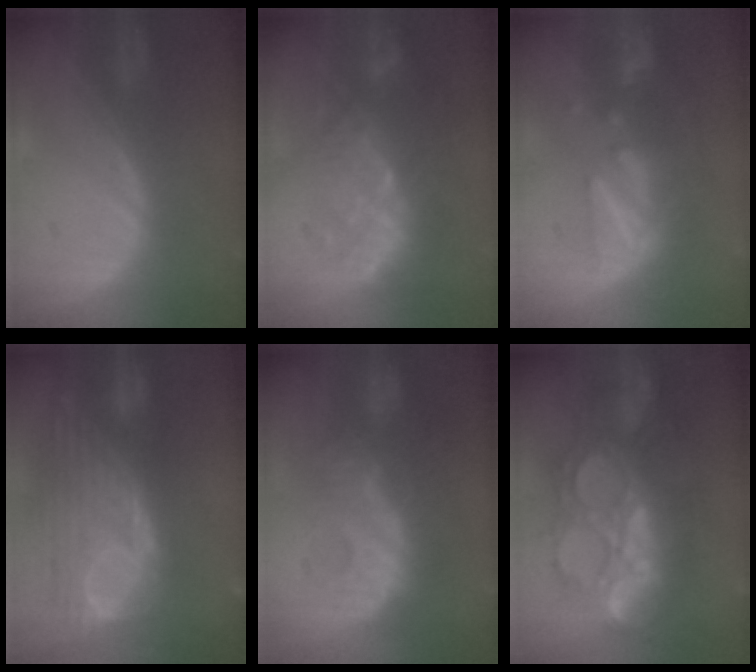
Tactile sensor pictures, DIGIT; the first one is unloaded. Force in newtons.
{"total": 9.4, "press": 9.0, "slide": 2.7}
{"total": 8.2, "press": 7.4, "slide": 3.6}
{"total": 12.7, "press": 10.6, "slide": 6.9}
{"total": 8.9, "press": 8.8, "slide": 1.7}
{"total": 11.8, "press": 11.7, "slide": 1.3}